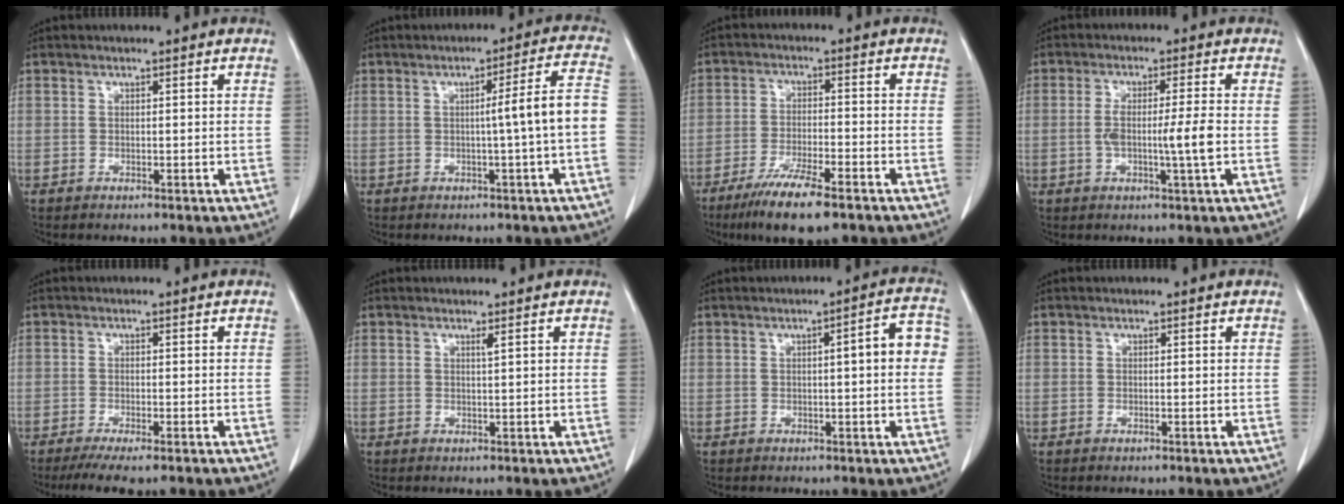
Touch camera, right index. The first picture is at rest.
{"total": 7.2, "force": [-1.0, -1.1, 7.0], "torque": [-0.091, 0.015, -0.014]}
{"total": 9.7, "force": [-6.7, 1.2, 7.0], "torque": [-0.119, -0.021, -0.109]}
{"total": 5.9, "force": [-1.0, -0.4, 5.9], "torque": [-0.109, -0.002, -0.016]}
{"total": 5.4, "force": [-4.1, 0.6, 3.5], "torque": [-0.049, -0.012, -0.063]}
{"total": 0.6, "force": [0.4, -0.2, 0.5], "torque": [-0.015, -0.004, 0.010]}
{"total": 5.9, "force": [0.5, 1.0, 5.8], "torque": [-0.069, 0.021, 0.001]}
{"total": 0.0}